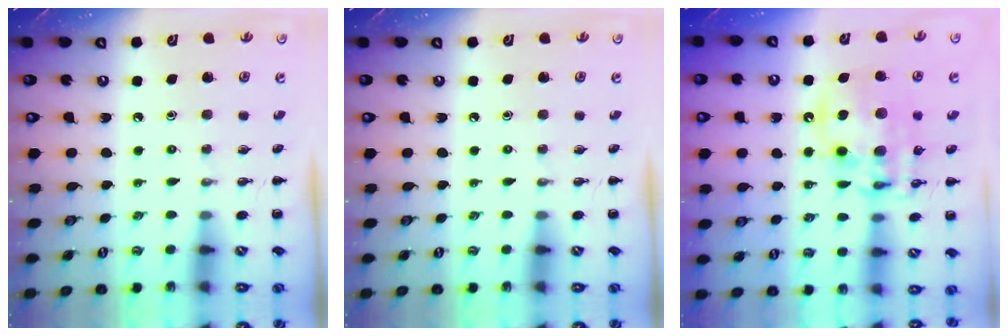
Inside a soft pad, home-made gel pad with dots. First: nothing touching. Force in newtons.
{"total": 0.0}
{"total": 14.3, "press": 13.9, "slide": 3.0}